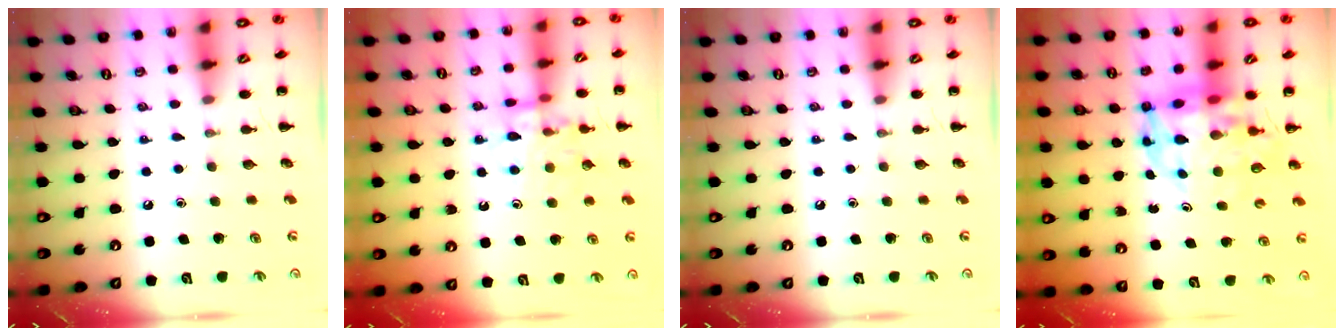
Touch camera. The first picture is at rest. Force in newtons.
{"total": 11.8, "press": 11.6, "slide": 1.7}
{"total": 0.0}
{"total": 13.4, "press": 12.8, "slide": 3.9}